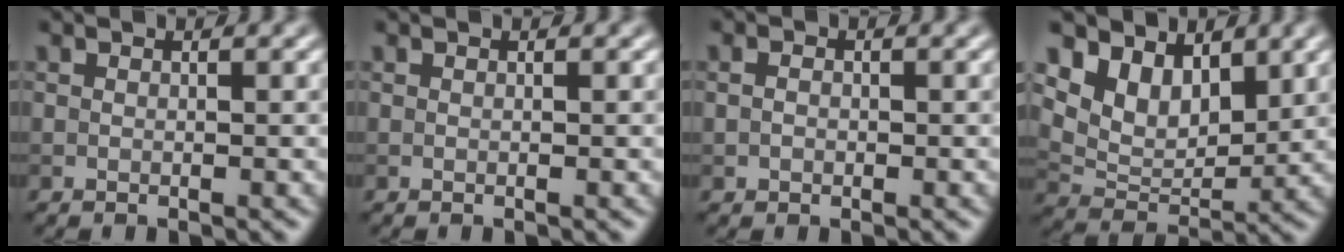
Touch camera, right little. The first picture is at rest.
{"total": 0.0}
{"total": 1.1, "force": [0.0, 0.9, 0.7], "torque": [-0.011, 0.001, -0.004]}
{"total": 5.4, "force": [3.9, 3.1, 2.2], "torque": [-0.054, -0.013, 0.071]}